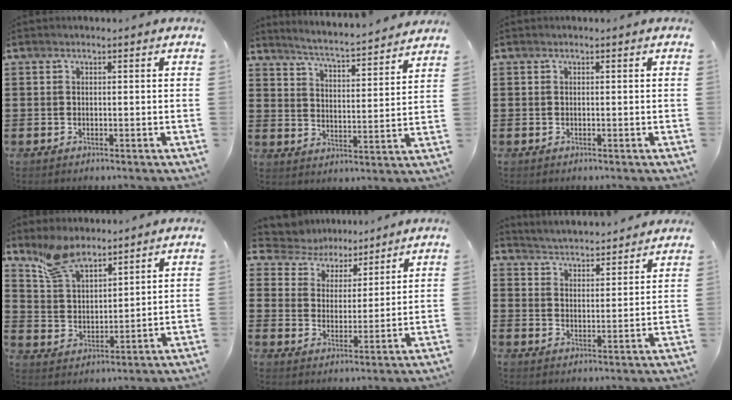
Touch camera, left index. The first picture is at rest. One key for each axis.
{"total": 4.1, "fx": 4.0, "fy": -0.7, "fz": 0.8, "tx": -0.037, "ty": -0.039, "tz": 0.060}
{"total": 0.0}
{"total": 7.3, "fx": 6.4, "fy": 2.4, "fz": 2.7, "tx": -0.075, "ty": -0.014, "tz": 0.122}
{"total": 5.2, "fx": 4.6, "fy": 2.4, "fz": 0.0, "tx": -0.034, "ty": -0.023, "tz": 0.078}
{"total": 4.0, "fx": 3.9, "fy": -0.3, "fz": -0.4, "tx": -0.012, "ty": -0.030, "tz": 0.066}